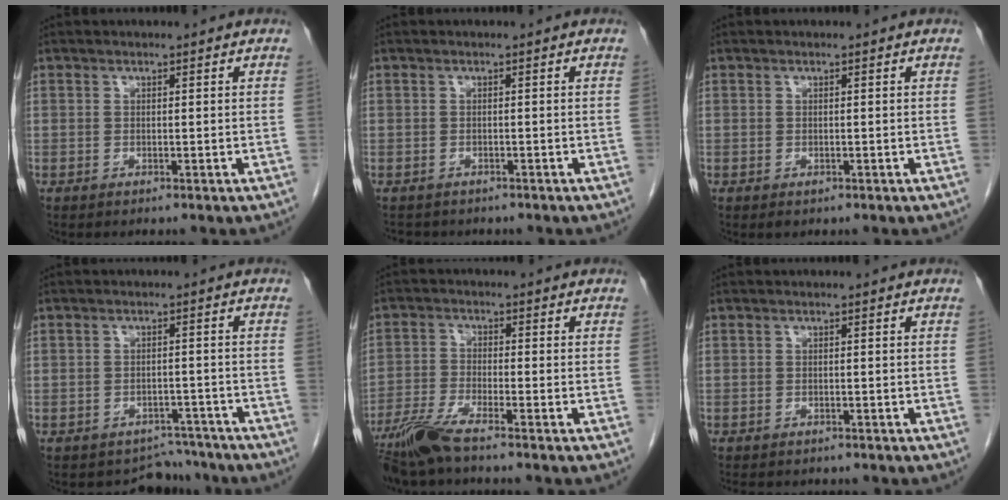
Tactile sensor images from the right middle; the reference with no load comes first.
{"total": 3.6, "force": [-3.0, 1.7, 0.9], "torque": [-0.020, -0.002, -0.037]}
{"total": 0.6, "force": [-0.3, 0.4, 0.3], "torque": [-0.005, 0.000, -0.001]}
{"total": 4.5, "force": [-3.9, 1.9, -1.2], "torque": [0.020, 0.026, -0.050]}
{"total": 6.0, "force": [-4.9, -0.4, 3.5], "torque": [-0.079, -0.022, -0.100]}
{"total": 5.0, "force": [-4.2, 1.8, 1.8], "torque": [-0.027, -0.005, -0.054]}